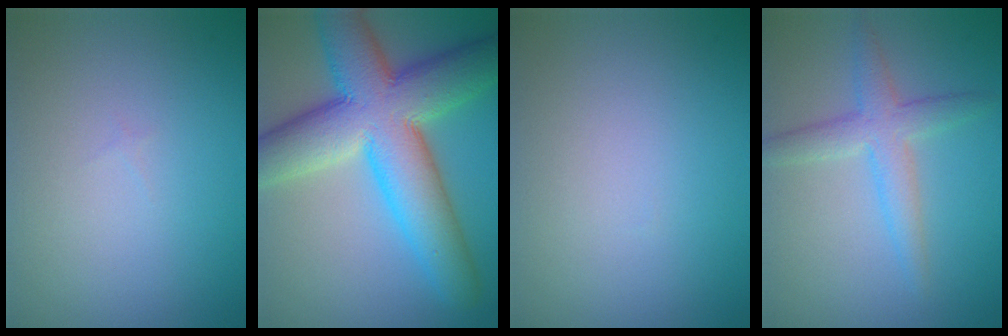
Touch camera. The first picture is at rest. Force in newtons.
{"total": 12.0, "press": 12.0, "slide": 0.5}
{"total": 0.0}
{"total": 3.3, "press": 3.3, "slide": 0.1}